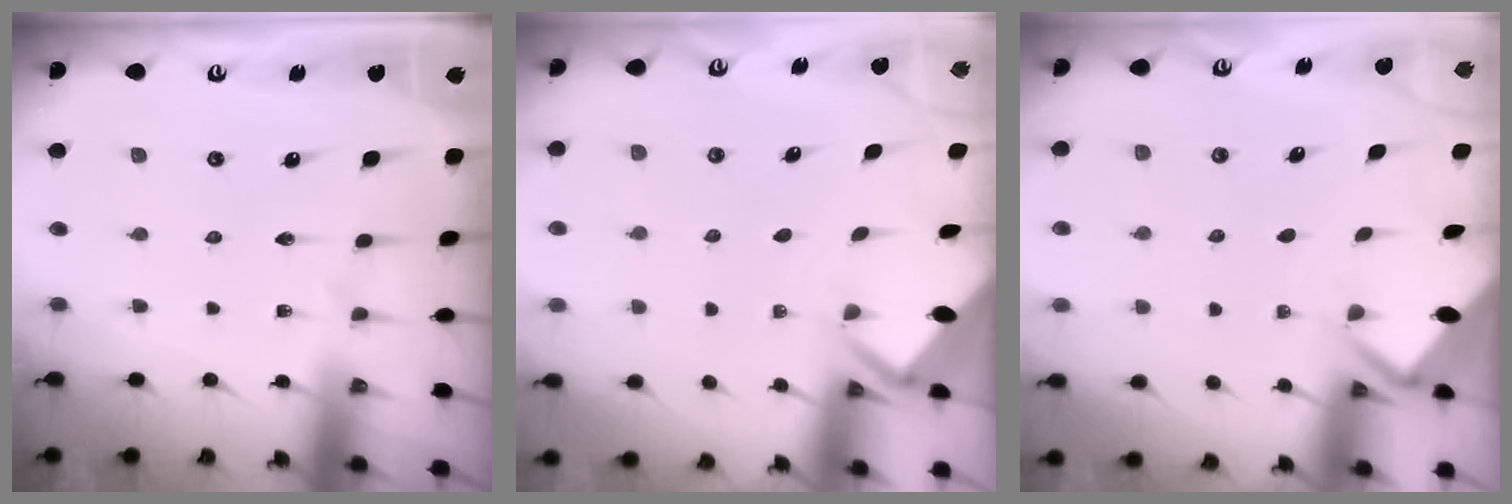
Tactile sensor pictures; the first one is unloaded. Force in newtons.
{"total": 2.5, "press": 2.5, "slide": 0.1}
{"total": 2.9, "press": 2.9, "slide": 0.4}